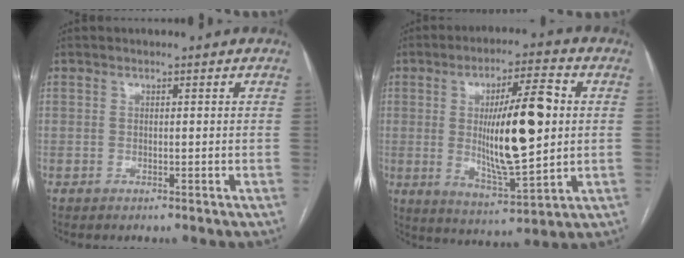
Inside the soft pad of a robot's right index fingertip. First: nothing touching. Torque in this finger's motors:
{"motor_torque": [1.40, 0.74, 0.45, 0.21]}